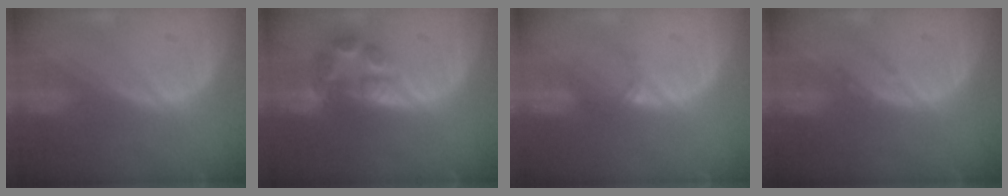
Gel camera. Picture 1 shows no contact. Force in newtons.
{"total": 7.0, "press": 5.9, "slide": 3.6}
{"total": 2.2, "press": 1.7, "slide": 1.3}
{"total": 1.0, "press": 1.0, "slide": 0.2}